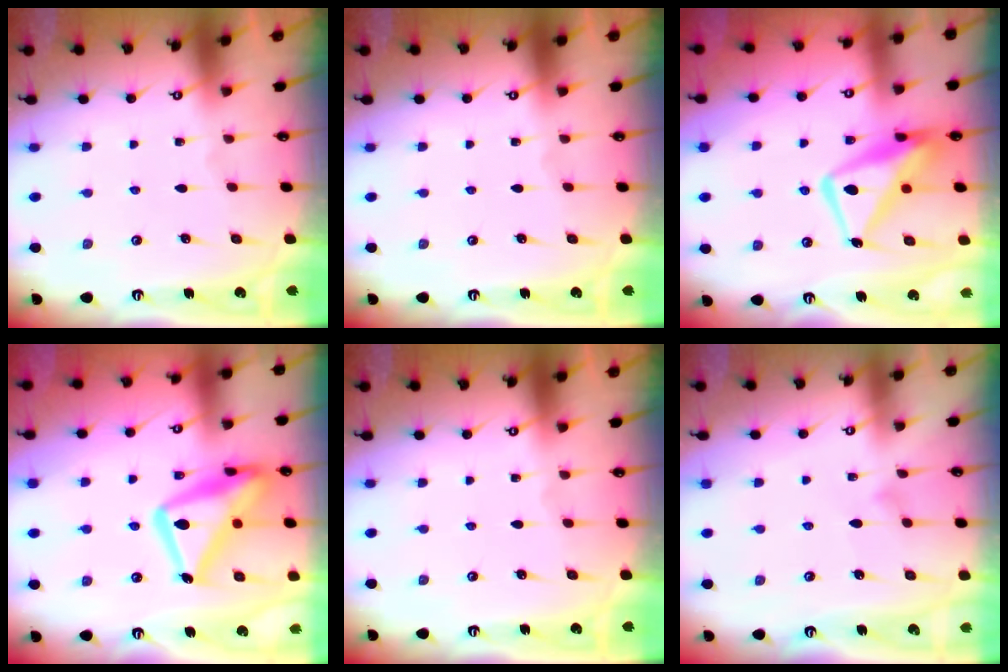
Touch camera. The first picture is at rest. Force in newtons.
{"total": 0.0}
{"total": 12.9, "press": 12.8, "slide": 1.2}
{"total": 20.4, "press": 20.4, "slide": 1.7}
{"total": 0.0}
{"total": 6.2, "press": 6.2, "slide": 0.3}